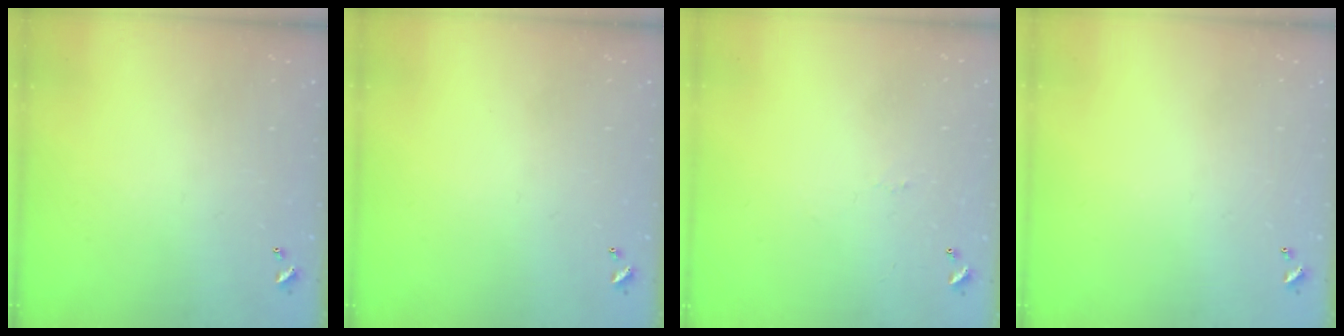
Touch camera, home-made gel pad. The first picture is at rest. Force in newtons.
{"total": 0.0}
{"total": 1.6, "press": 1.5, "slide": 0.5}
{"total": 0.0}